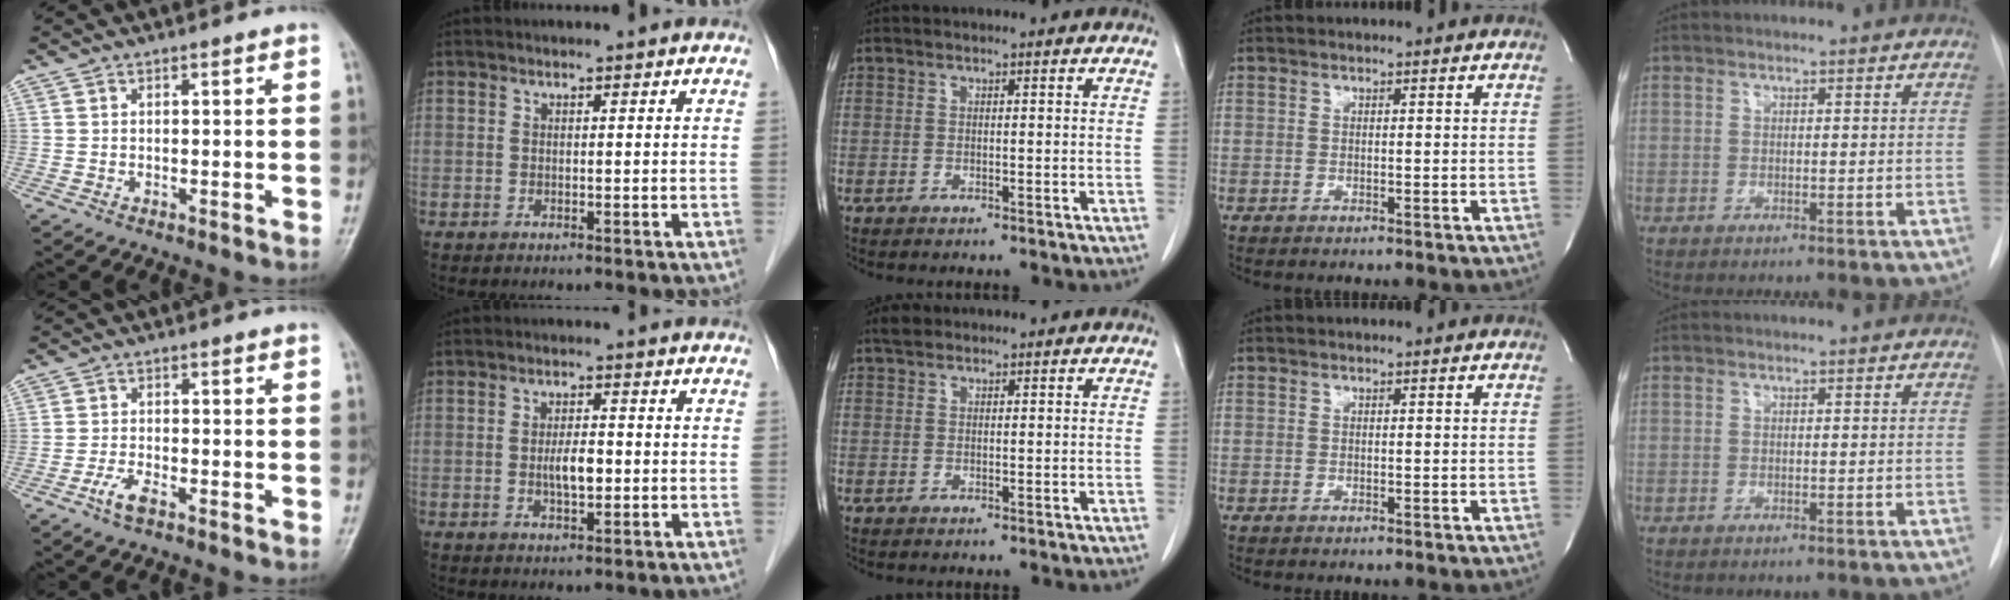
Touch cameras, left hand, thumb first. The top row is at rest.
{"thumb": {"total": 3.6, "force": [-2.2, 1.3, 2.5], "torque": [-0.057, 0.013, -0.044]}, "index": {"total": 3.7, "force": [-0.5, 1.2, 3.4], "torque": [-0.063, -0.001, -0.009]}, "middle": {"total": 1.3, "force": [1.1, 0.6, 0.4], "torque": [-0.011, 0.011, 0.019]}}